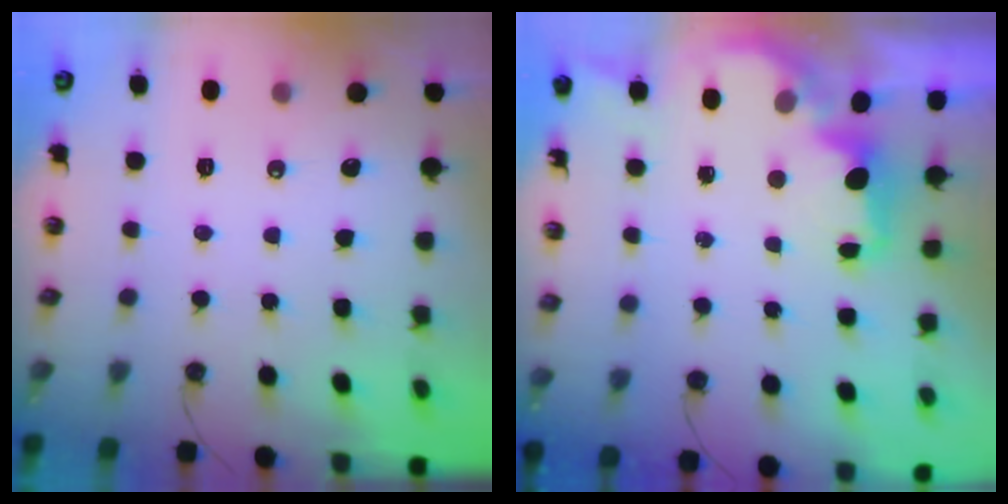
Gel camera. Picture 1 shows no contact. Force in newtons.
{"total": 2.0, "press": 1.8, "slide": 0.7}